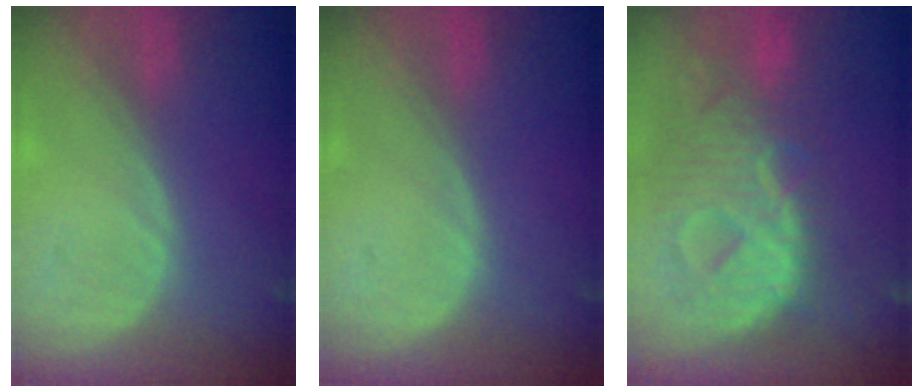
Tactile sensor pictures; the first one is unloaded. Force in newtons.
{"total": 0.0}
{"total": 13.1, "press": 11.2, "slide": 6.9}